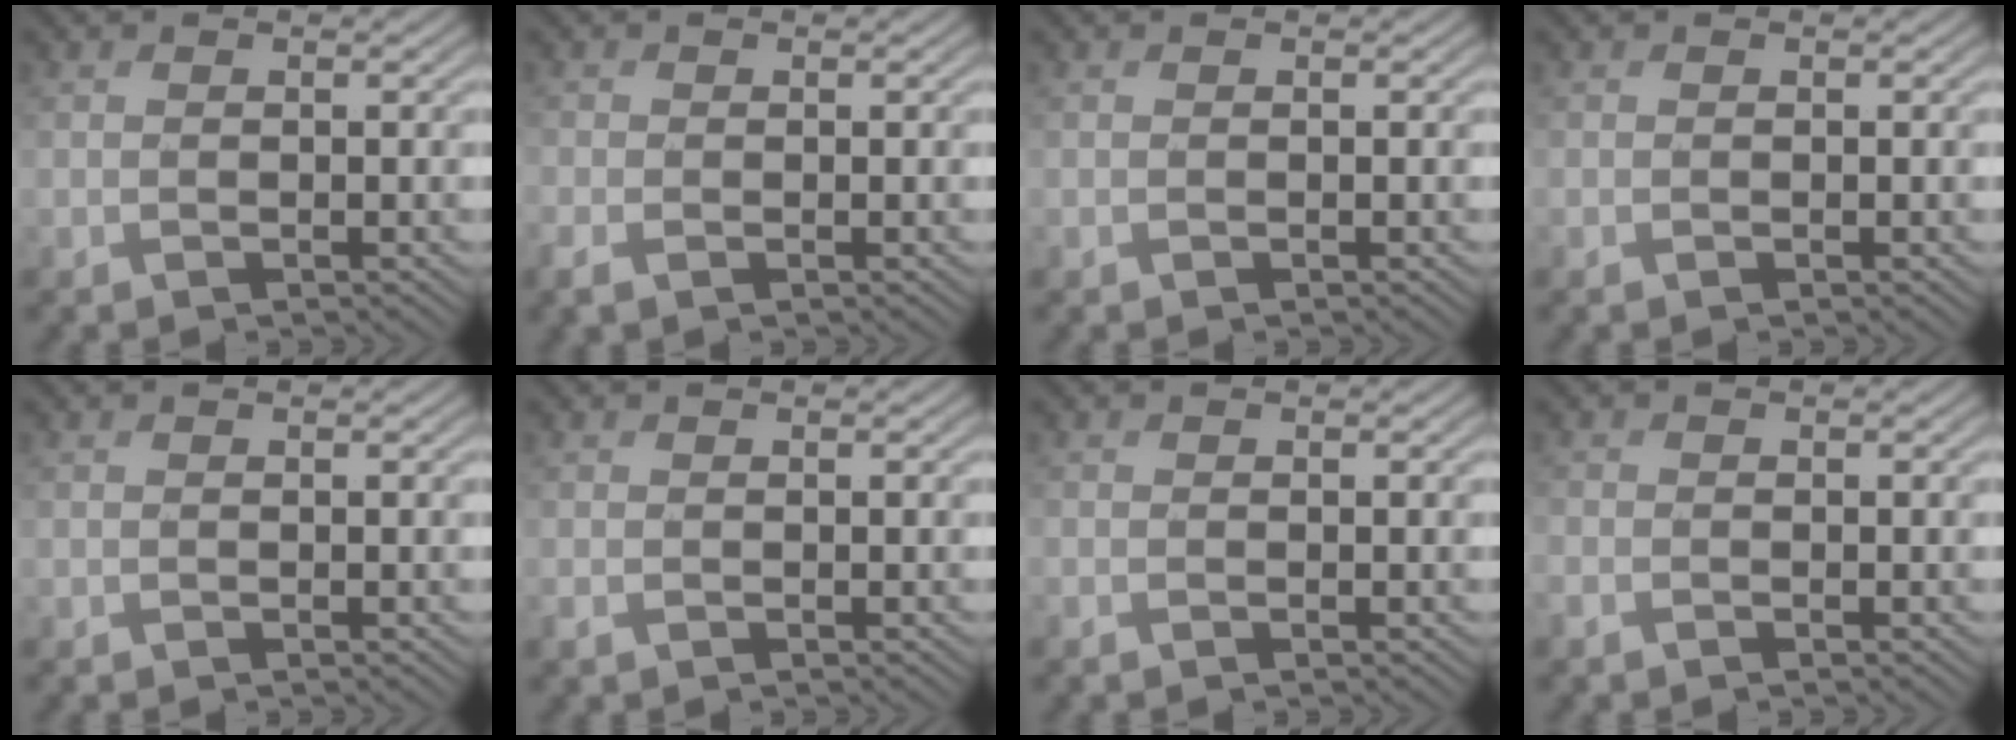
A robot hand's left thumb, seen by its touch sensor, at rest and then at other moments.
{"total": 2.0, "force": [-1.0, 1.2, 1.1], "torque": [-0.036, -0.009, -0.027]}
{"total": 0.0}
{"total": 0.0}
{"total": 0.0}
{"total": 0.9, "force": [-0.4, 0.5, 0.6], "torque": [-0.020, -0.007, -0.008]}
{"total": 0.6, "force": [-0.4, 0.3, 0.4], "torque": [-0.014, -0.004, -0.007]}
{"total": 1.4, "force": [-1.0, 0.8, 0.7], "torque": [-0.023, -0.005, -0.027]}